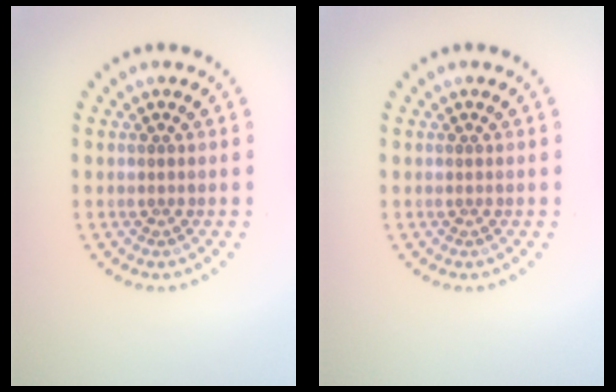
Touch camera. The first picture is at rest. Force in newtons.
{"total": 0.0}